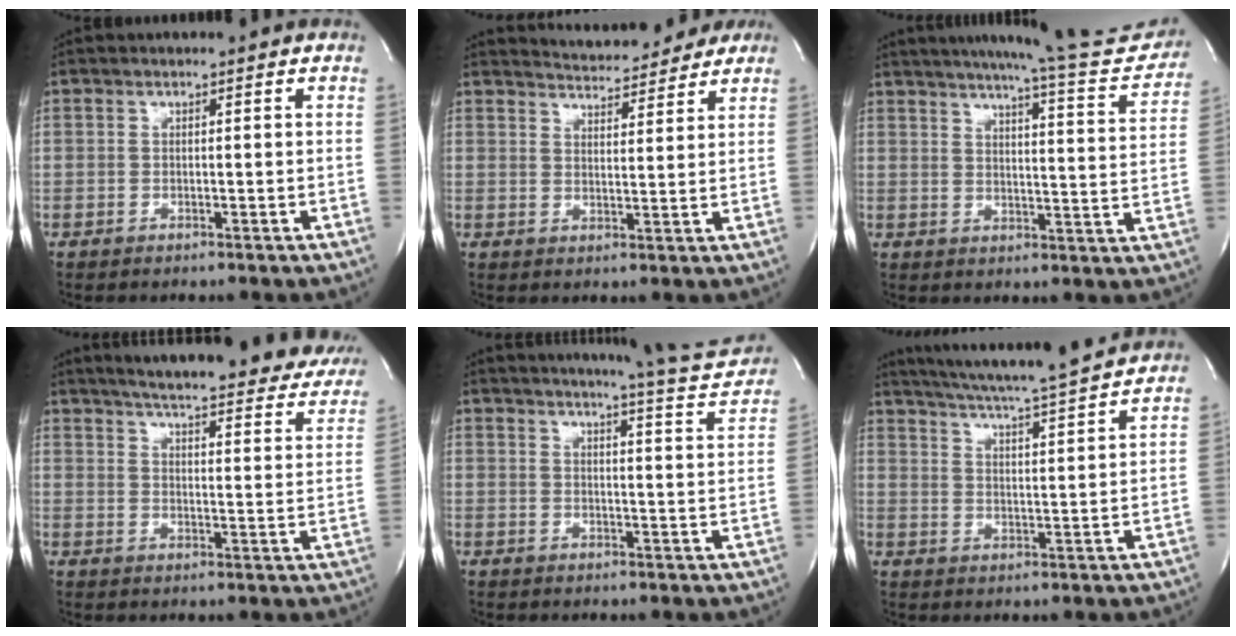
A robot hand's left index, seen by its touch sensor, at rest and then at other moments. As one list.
[{"total": 8.8, "force": [8.5, 1.5, 1.5], "torque": [-0.027, 0.006, 0.115]}, {"total": 18.2, "force": [16.8, 0.8, 6.9], "torque": [-0.096, -0.062, 0.199]}, {"total": 30.3, "force": [26.6, 5.6, 13.3], "torque": [-0.200, -0.055, 0.312]}, {"total": 13.0, "force": [12.2, 0.0, 4.4], "torque": [-0.060, -0.060, 0.134]}, {"total": 16.2, "force": [14.8, -0.5, 6.7], "torque": [-0.120, -0.021, 0.208]}]